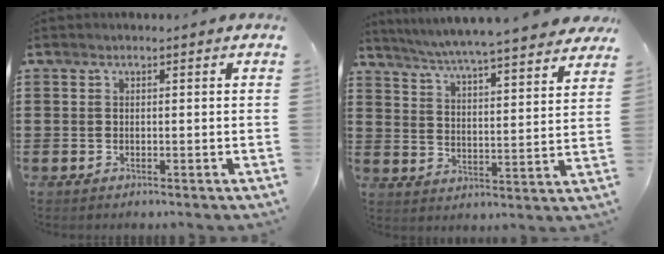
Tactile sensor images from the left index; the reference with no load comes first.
{"total": 5.2, "force": [4.9, -0.8, 1.6], "torque": [-0.054, -0.039, 0.079]}